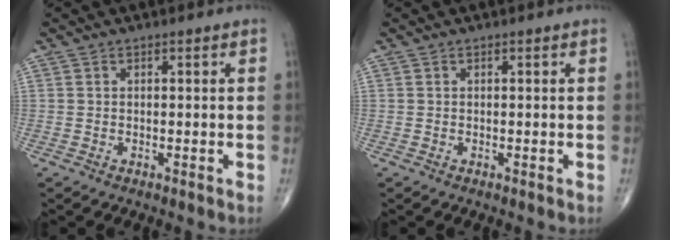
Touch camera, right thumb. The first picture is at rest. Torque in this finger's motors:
{"motor_torque": [0.01, 0.01, 0.00, 0.00, 0.00]}